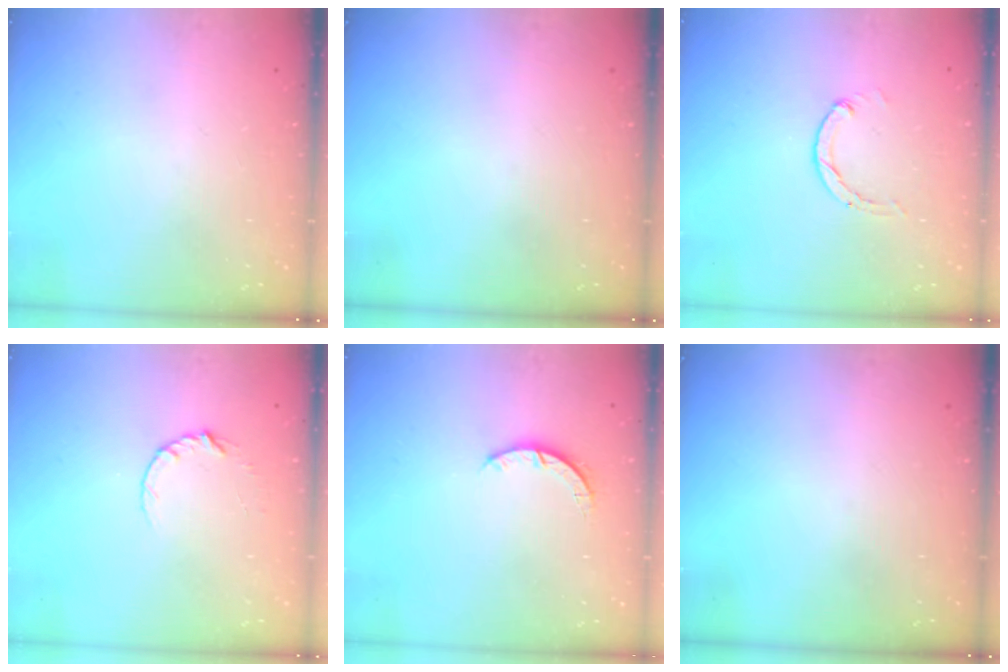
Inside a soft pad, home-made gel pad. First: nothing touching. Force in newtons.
{"total": 0.0}
{"total": 0.0}
{"total": 3.7, "press": 3.7, "slide": 0.5}
{"total": 2.7, "press": 2.7, "slide": 0.4}
{"total": 0.0}